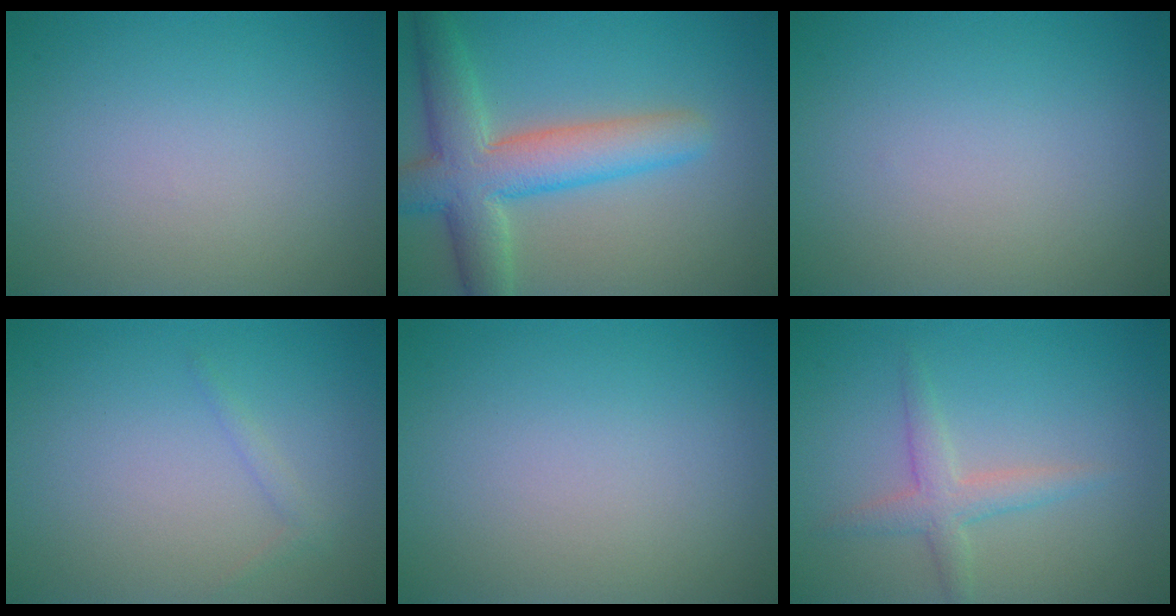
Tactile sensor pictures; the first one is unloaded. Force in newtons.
{"total": 7.3, "press": 7.3, "slide": 0.2}
{"total": 0.0}
{"total": 0.8, "press": 0.8, "slide": 0.1}
{"total": 0.0}
{"total": 2.4, "press": 2.4, "slide": 0.1}